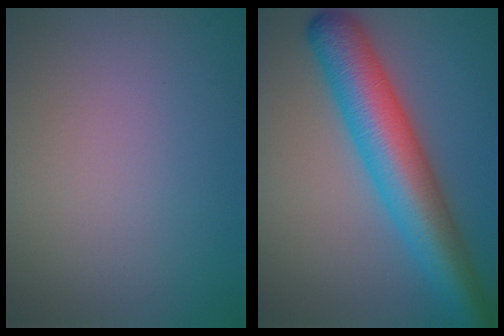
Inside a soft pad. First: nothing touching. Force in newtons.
{"total": 9.0, "press": 9.0, "slide": 0.2}